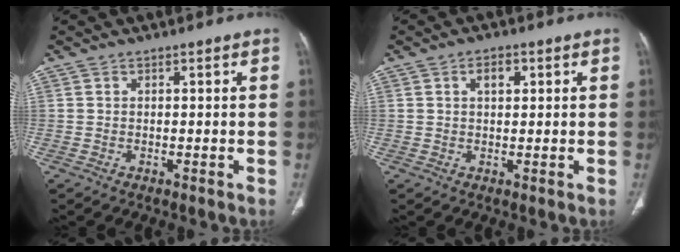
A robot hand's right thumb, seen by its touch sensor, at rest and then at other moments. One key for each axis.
{"total": 3.1, "fx": 1.1, "fy": 1.7, "fz": 2.3, "tx": -0.031, "ty": 0.001, "tz": 0.018}